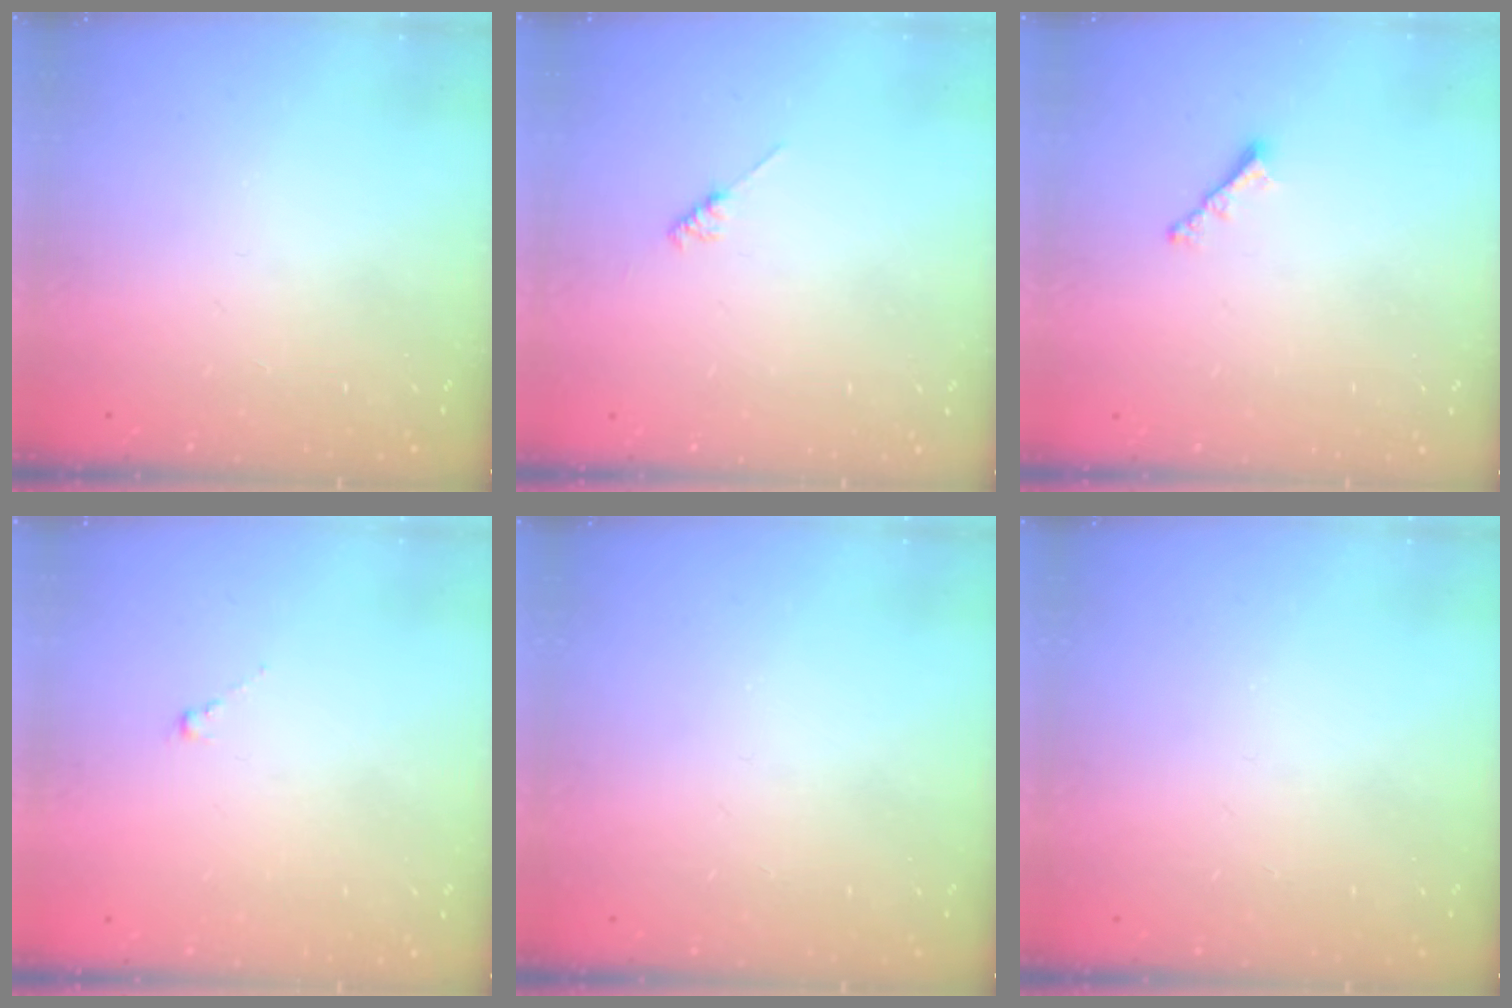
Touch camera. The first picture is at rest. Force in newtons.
{"total": 1.8, "press": 1.7, "slide": 0.3}
{"total": 2.2, "press": 2.2, "slide": 0.5}
{"total": 0.8, "press": 0.7, "slide": 0.5}
{"total": 0.0}
{"total": 0.0}